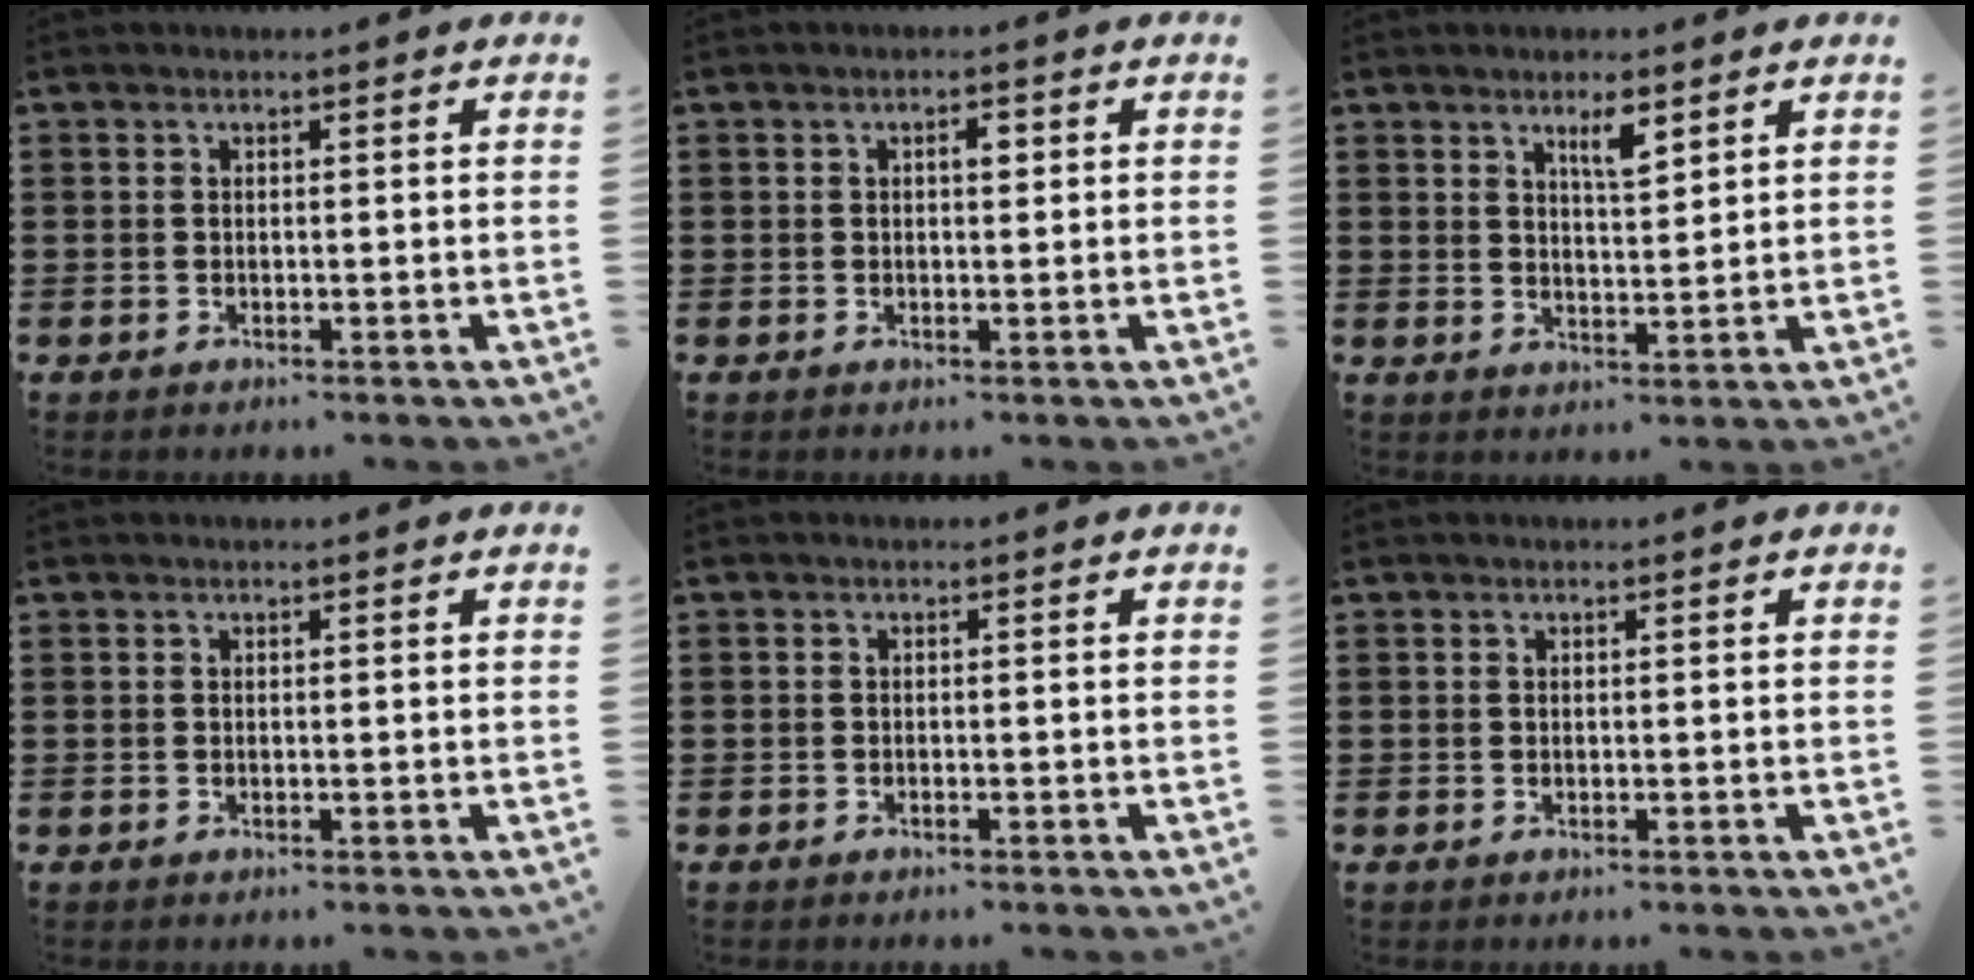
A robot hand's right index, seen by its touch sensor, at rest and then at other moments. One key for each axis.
{"total": 1.7, "fx": 0.4, "fy": 0.7, "fz": 1.5, "tx": -0.023, "ty": 0.003, "tz": 0.002}
{"total": 3.9, "fx": 2.6, "fy": 0.9, "fz": 2.8, "tx": -0.046, "ty": -0.001, "tz": 0.041}
{"total": 0.0}
{"total": 0.7, "fx": -0.6, "fy": 0.3, "fz": 0.0, "tx": 0.001, "ty": 0.003, "tz": -0.014}
{"total": 0.0}